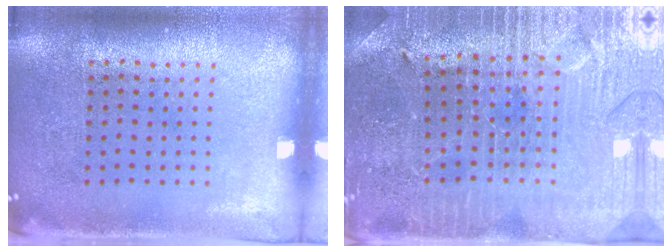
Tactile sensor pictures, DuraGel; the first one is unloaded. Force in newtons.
{"total": 3.3, "press": 3.2, "slide": 0.5}